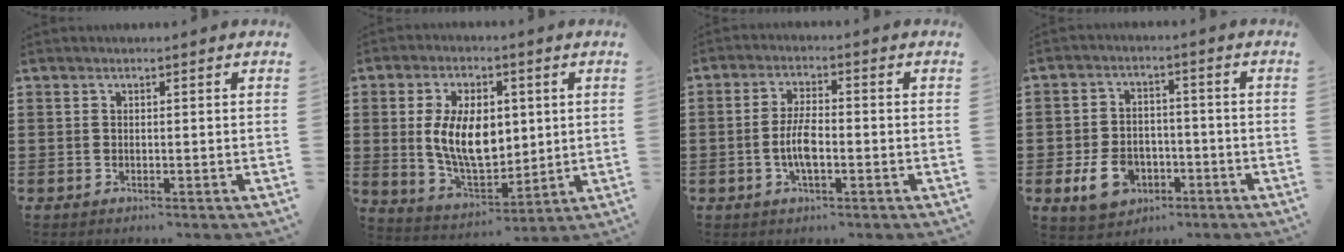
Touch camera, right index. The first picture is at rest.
{"total": 10.5, "force": [1.1, 6.2, 8.4], "torque": [-0.167, 0.003, 0.019]}
{"total": 5.2, "force": [-1.3, 1.7, 4.7], "torque": [-0.104, 0.000, -0.030]}
{"total": 7.1, "force": [-3.0, 5.1, 4.0], "torque": [-0.104, 0.007, -0.061]}